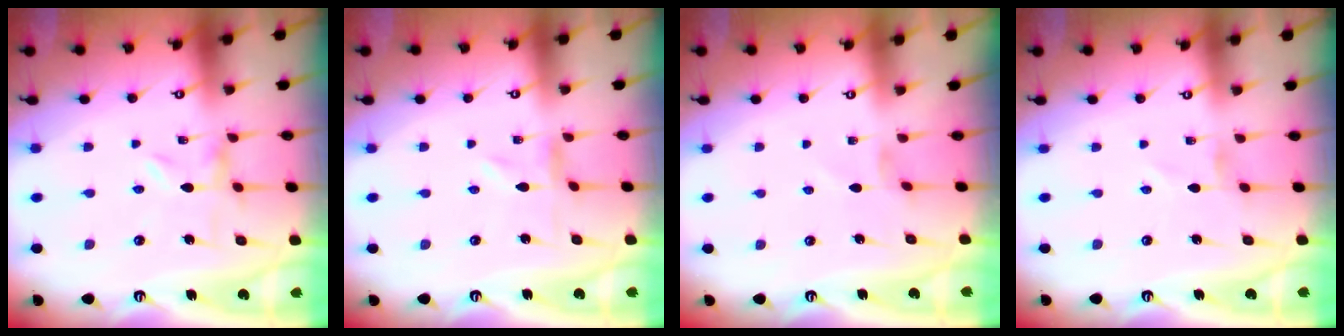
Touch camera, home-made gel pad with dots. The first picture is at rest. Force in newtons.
{"total": 0.0}
{"total": 1.8, "press": 1.7, "slide": 0.3}
{"total": 0.0}